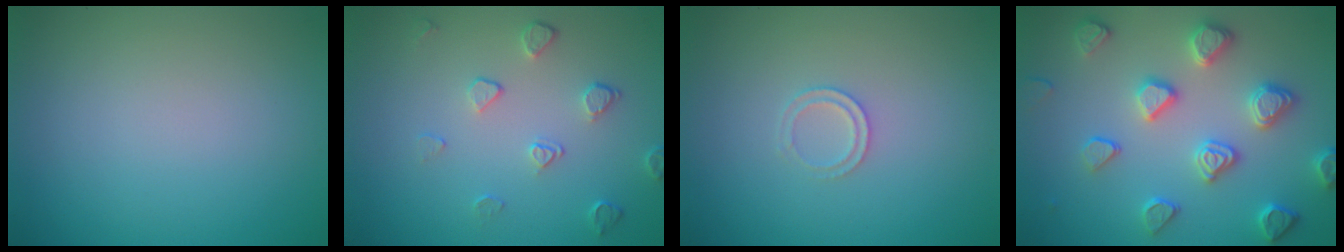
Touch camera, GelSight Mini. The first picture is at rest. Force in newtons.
{"total": 2.0, "press": 1.3, "slide": 1.5}
{"total": 1.2, "press": 1.2, "slide": 0.2}
{"total": 4.6, "press": 4.2, "slide": 1.9}